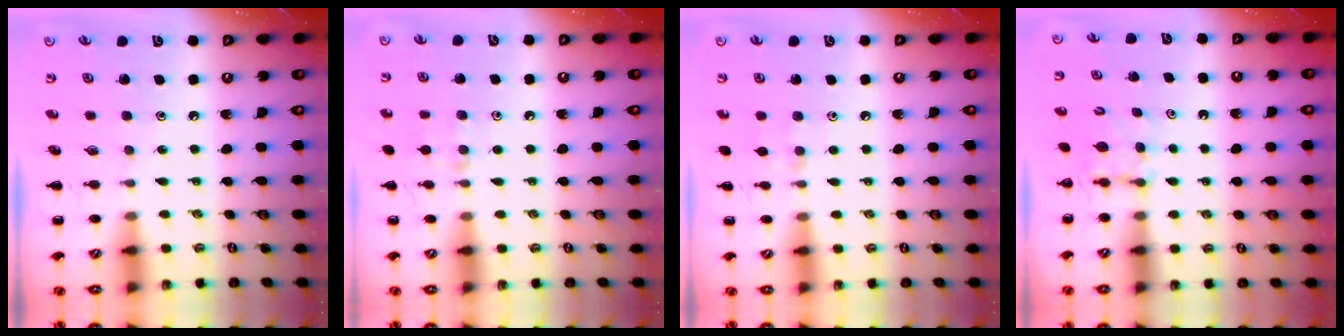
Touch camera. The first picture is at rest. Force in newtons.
{"total": 7.4, "press": 6.9, "slide": 2.5}
{"total": 4.8, "press": 4.6, "slide": 1.6}
{"total": 4.5, "press": 4.3, "slide": 1.3}